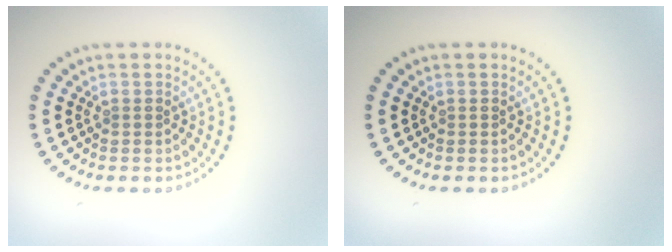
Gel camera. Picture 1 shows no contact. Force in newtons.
{"total": 0.0}